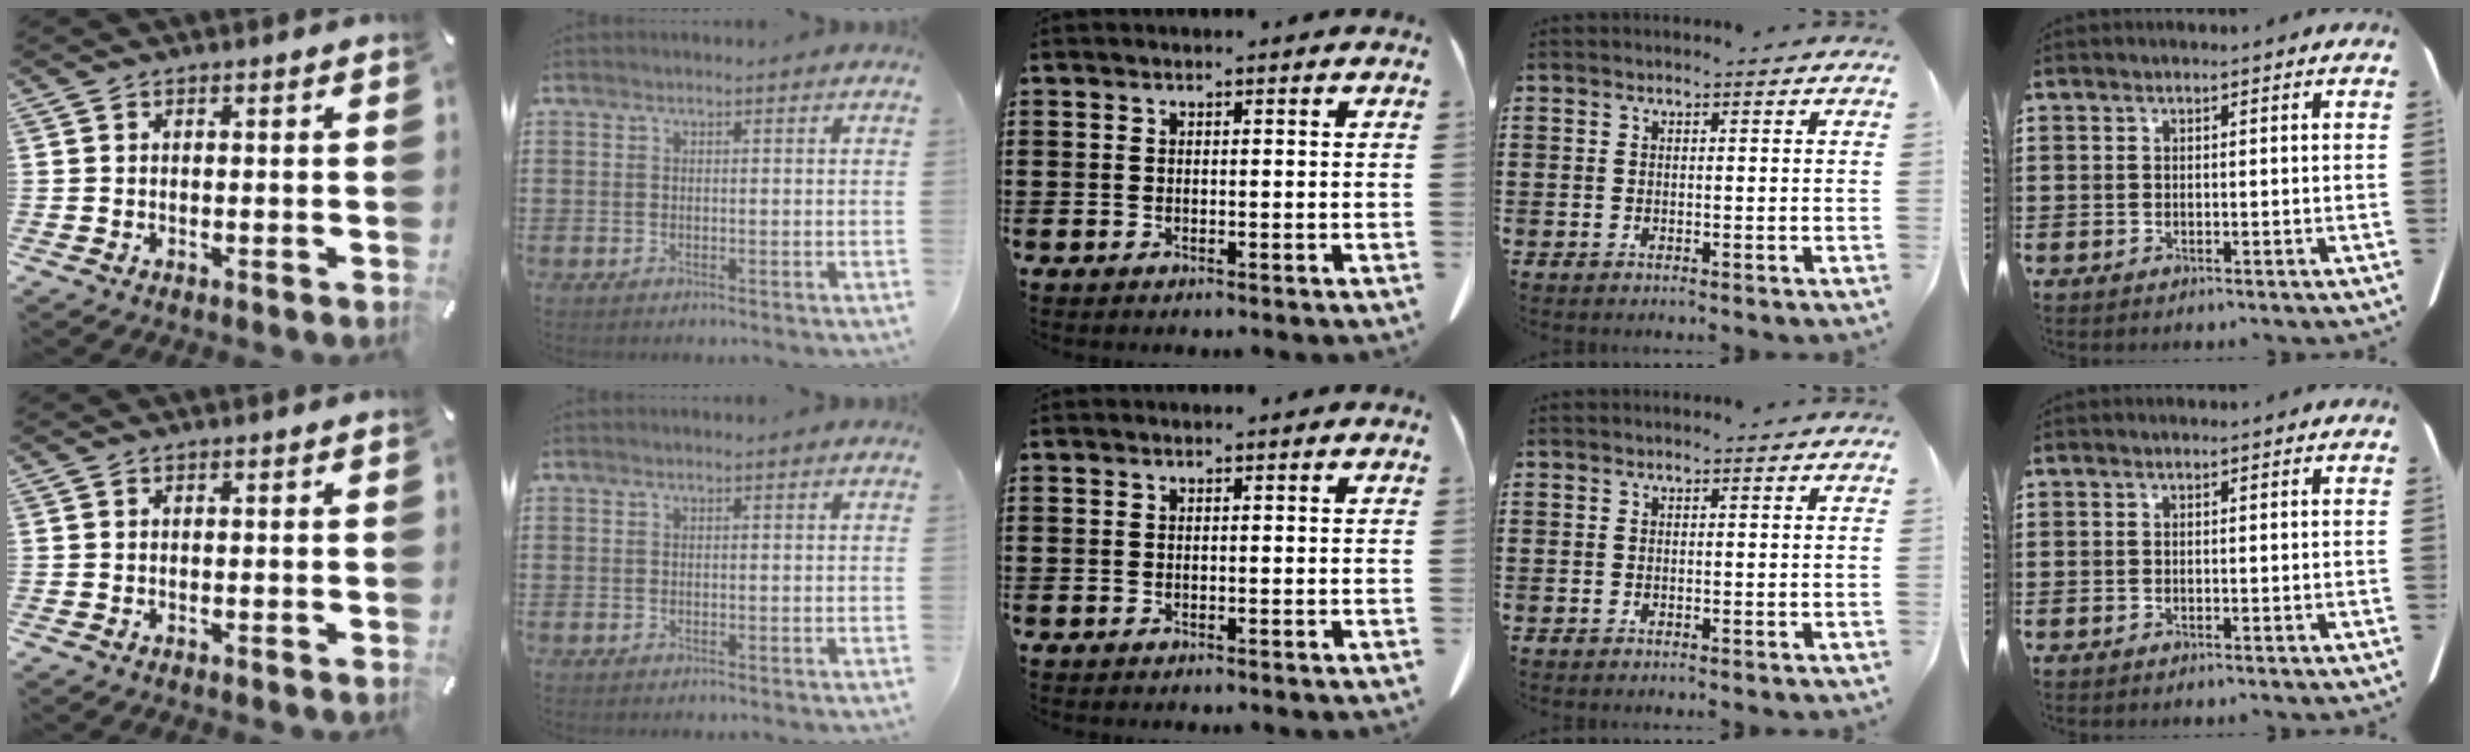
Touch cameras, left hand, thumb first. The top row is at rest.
{}